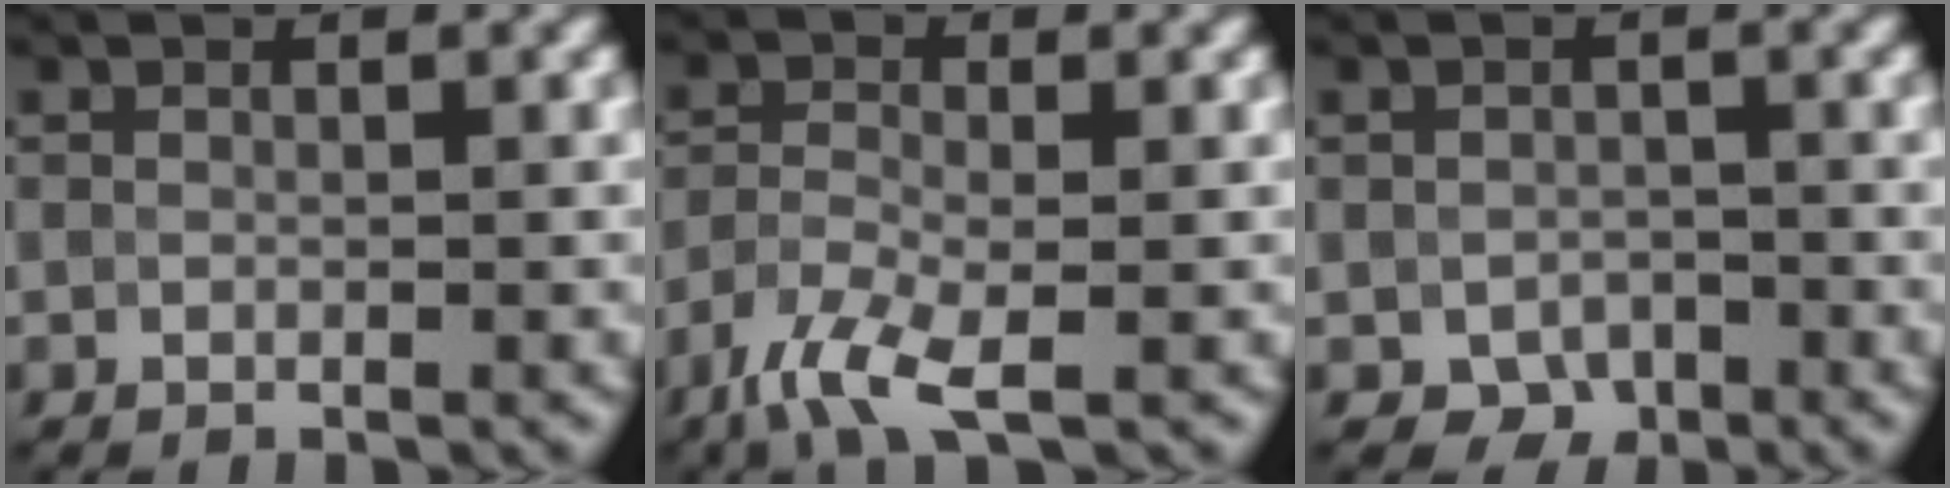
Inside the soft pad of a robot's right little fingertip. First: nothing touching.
{"total": 4.6, "force": [-2.9, 1.3, 3.4], "torque": [-0.076, -0.009, -0.065]}
{"total": 2.2, "force": [-1.1, 1.6, 0.9], "torque": [-0.014, -0.006, -0.020]}